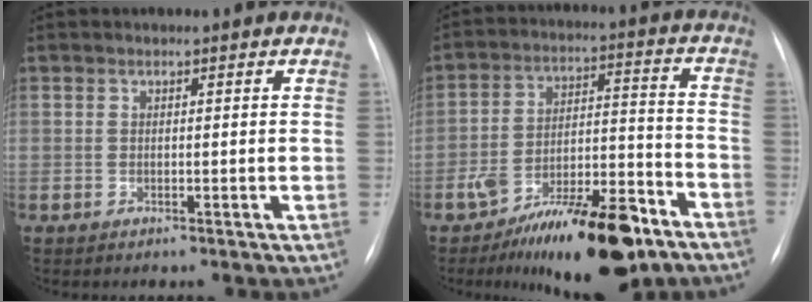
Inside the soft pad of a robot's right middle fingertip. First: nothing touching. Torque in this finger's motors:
{"motor_torque": [0.52, -0.40, 0.51, 0.06]}